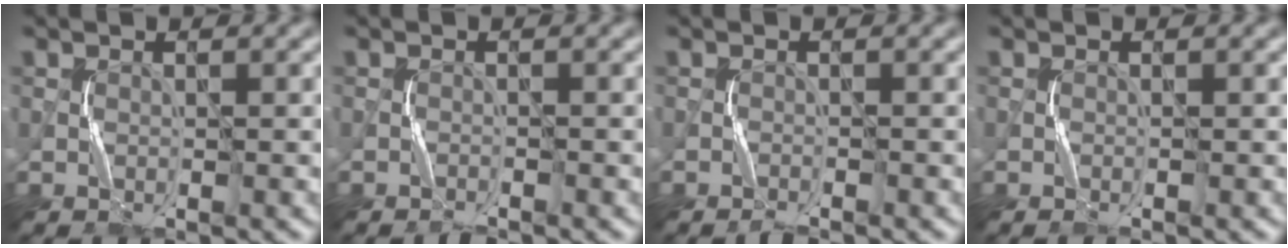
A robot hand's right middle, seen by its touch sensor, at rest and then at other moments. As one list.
[{"total": 0.7, "force": [-0.7, 0.0, 0.1], "torque": [-0.002, 0.003, -0.017]}, {"total": 0.8, "force": [-0.8, -0.1, 0.1], "torque": [-0.003, 0.004, -0.019]}, {"total": 0.0}]